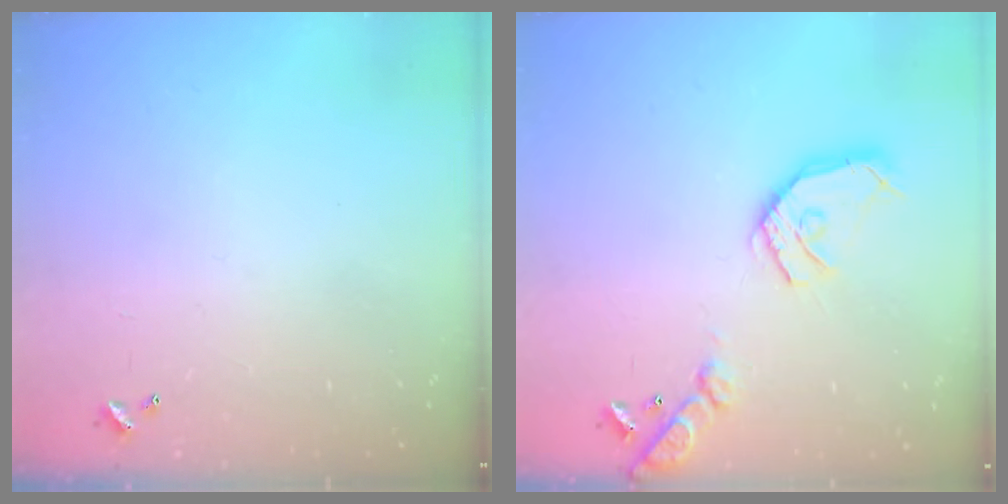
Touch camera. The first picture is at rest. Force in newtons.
{"total": 16.6, "press": 16.4, "slide": 2.5}